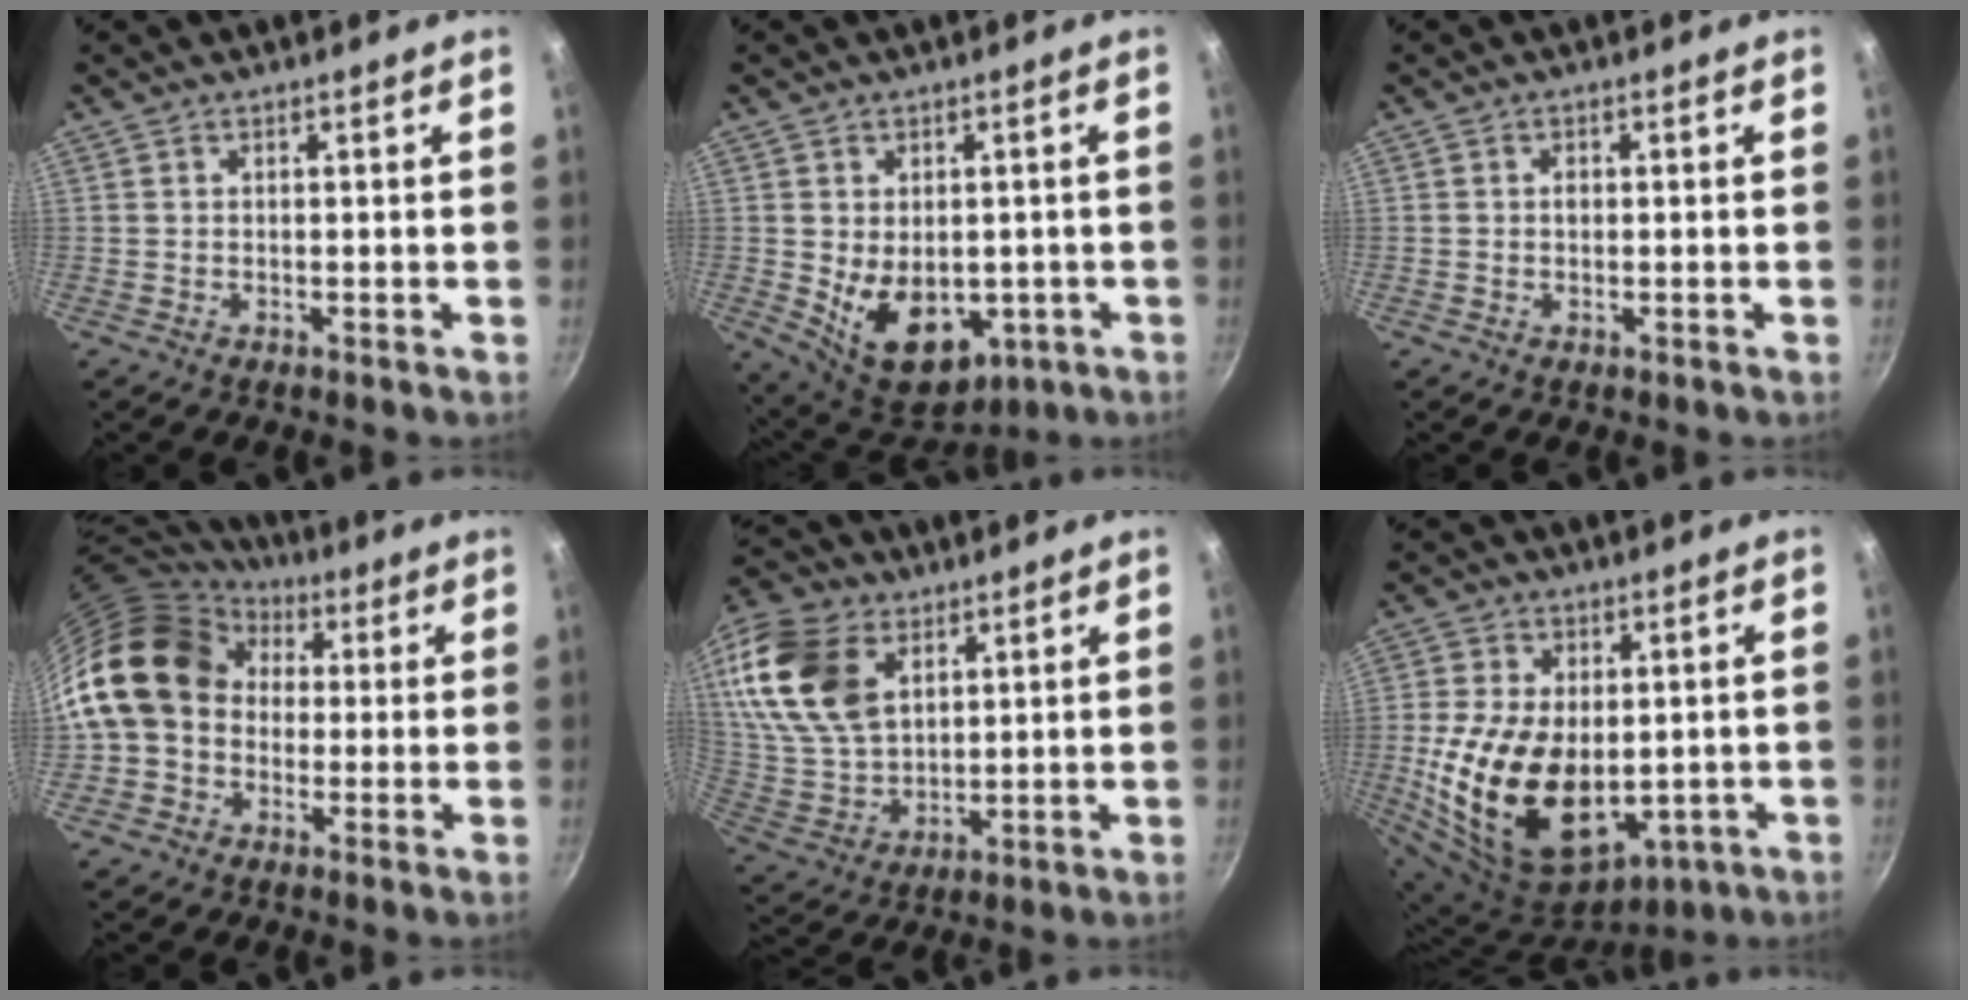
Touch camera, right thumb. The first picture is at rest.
{"total": 13.3, "force": [-2.3, 9.2, 9.4], "torque": [-0.111, -0.015, -0.005]}
{"total": 1.3, "force": [0.0, 1.0, 0.9], "torque": [-0.012, 0.000, -0.001]}
{"total": 16.3, "force": [2.3, 13.3, 9.2], "torque": [-0.149, 0.035, 0.027]}
{"total": 20.5, "force": [7.9, 13.4, 13.4], "torque": [-0.257, -0.020, 0.159]}
{"total": 21.0, "force": [-2.0, 13.7, 15.9], "torque": [-0.285, -0.010, -0.012]}